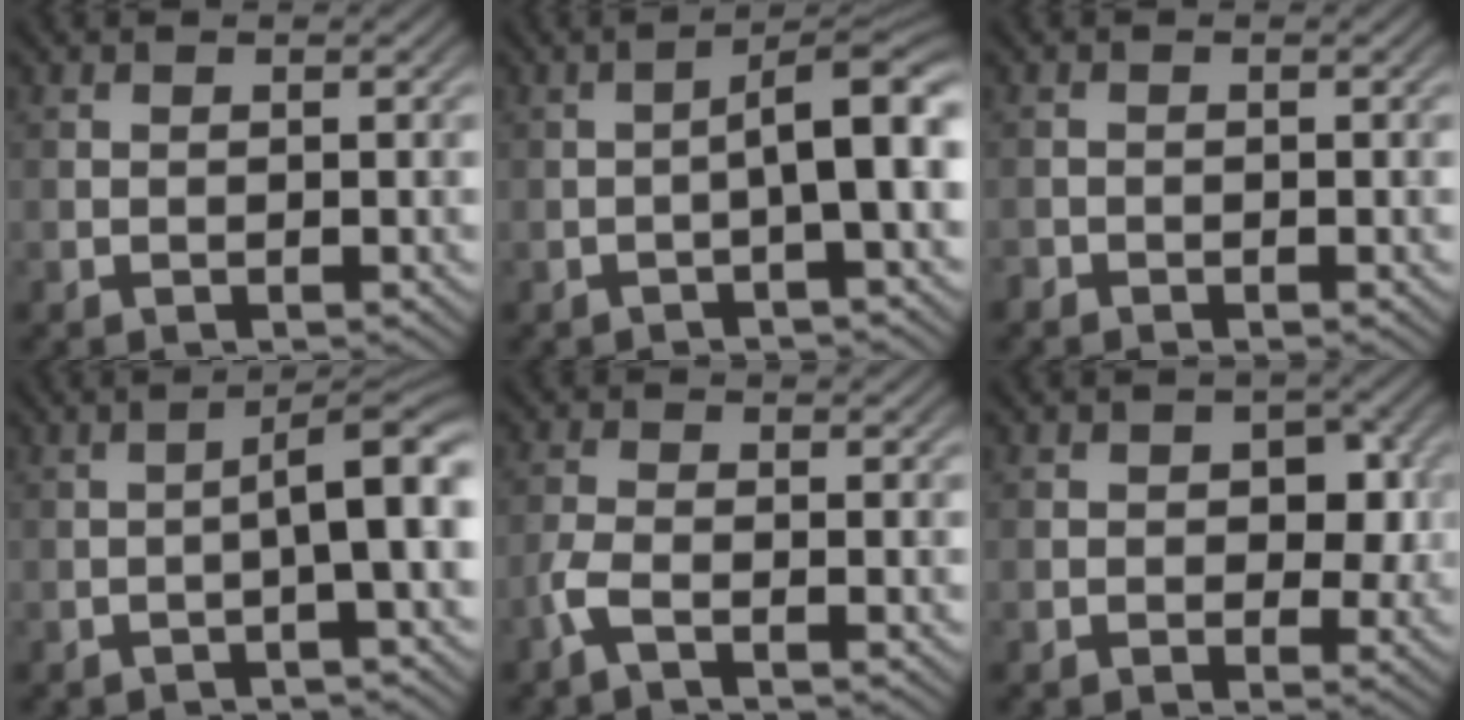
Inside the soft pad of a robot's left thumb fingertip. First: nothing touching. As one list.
[{"total": 6.2, "force": [-0.8, 1.1, 6.0], "torque": [-0.091, 0.021, -0.018]}, {"total": 0.7, "force": [-0.6, 0.2, 0.1], "torque": [0.000, -0.003, -0.013]}, {"total": 5.5, "force": [-0.7, 0.9, 5.4], "torque": [-0.082, 0.019, -0.016]}, {"total": 2.5, "force": [-1.5, 0.6, 1.9], "torque": [-0.048, 0.000, -0.041]}, {"total": 4.1, "force": [0.1, 2.9, 2.9], "torque": [-0.040, -0.006, -0.001]}]